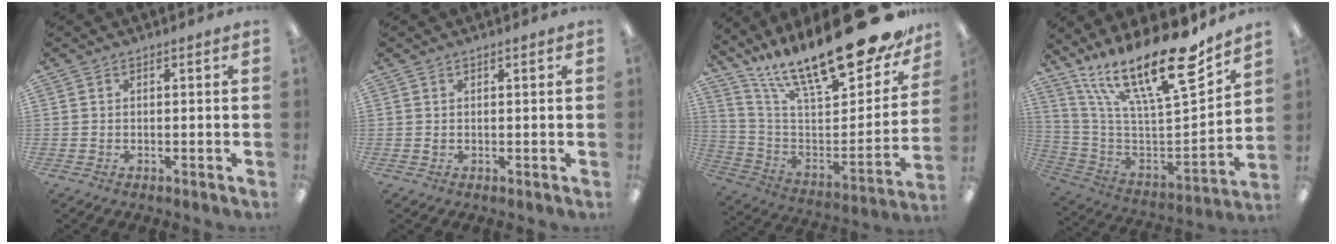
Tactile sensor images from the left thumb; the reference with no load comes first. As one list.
[{"total": 0.9, "force": [0.3, 0.4, 0.8], "torque": [-0.016, 0.002, 0.005]}, {"total": 25.5, "force": [19.4, 6.6, 15.2], "torque": [-0.224, -0.145, 0.320]}, {"total": 24.4, "force": [17.0, 6.3, 16.3], "torque": [-0.276, -0.117, 0.290]}]